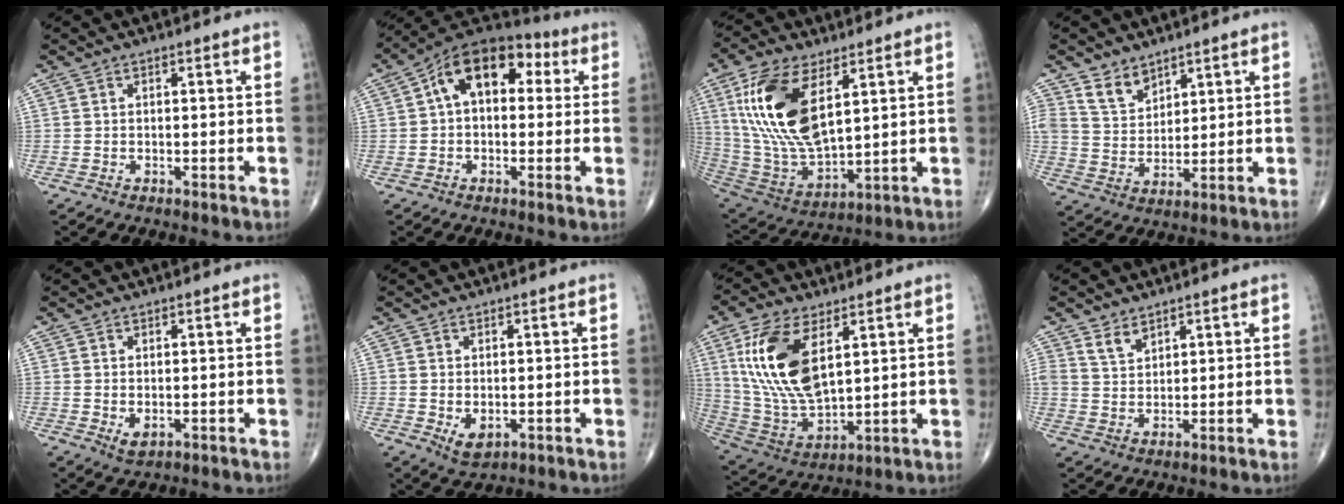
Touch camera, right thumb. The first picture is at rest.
{"total": 13.8, "force": [3.0, 8.6, 10.4], "torque": [-0.137, 0.041, 0.035]}
{"total": 19.9, "force": [6.9, 9.3, 16.2], "torque": [-0.318, -0.029, 0.140]}
{"total": 6.2, "force": [4.6, 3.7, 1.8], "torque": [-0.010, -0.039, 0.096]}
{"total": 2.3, "force": [-0.3, 1.4, 1.8], "torque": [-0.027, -0.005, 0.001]}
{"total": 3.7, "force": [-0.6, 2.4, 2.8], "torque": [-0.038, -0.008, 0.002]}
{"total": 17.9, "force": [6.0, 8.7, 14.4], "torque": [-0.282, -0.025, 0.126]}
{"total": 3.3, "force": [2.5, 1.8, 1.1], "torque": [-0.007, -0.023, 0.053]}